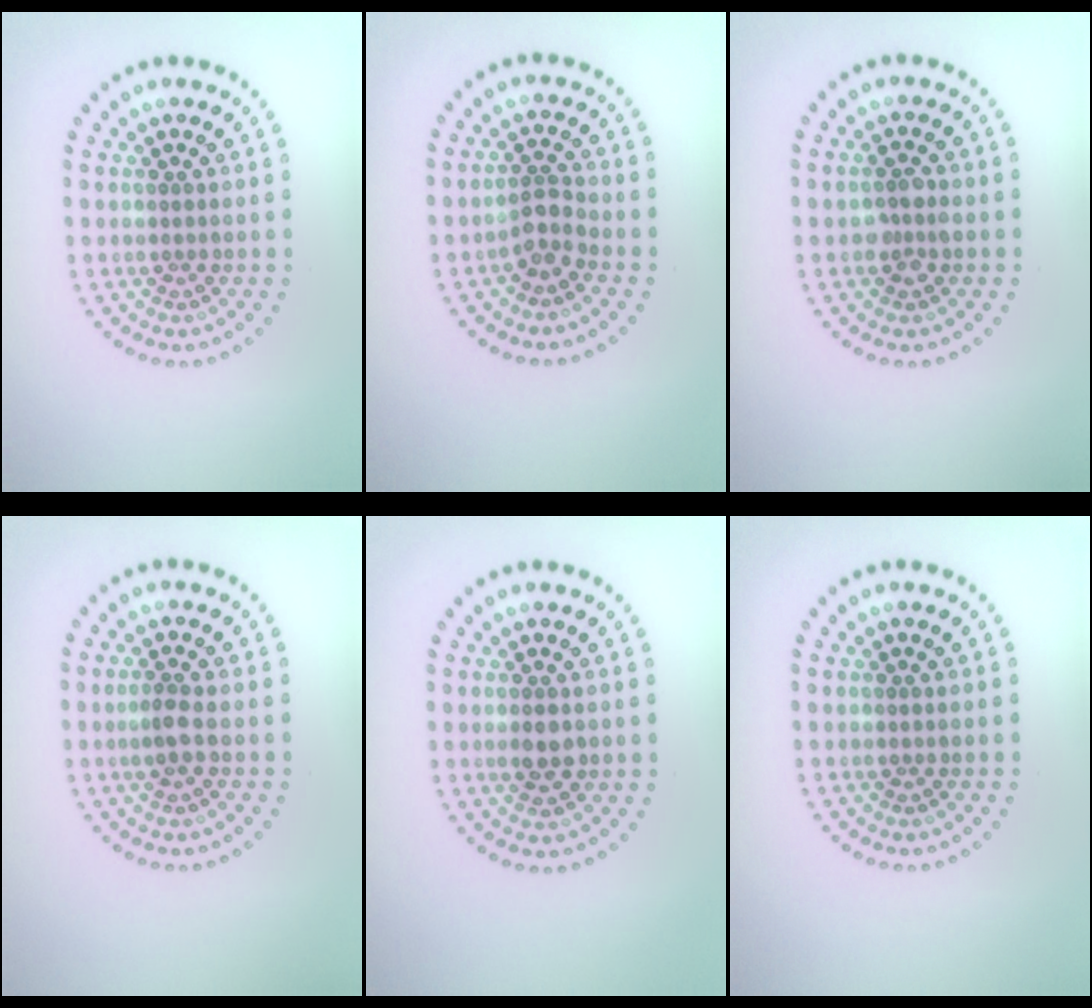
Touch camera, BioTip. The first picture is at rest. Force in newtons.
{"total": 2.0, "press": 1.6, "slide": 1.3}
{"total": 2.0, "press": 1.9, "slide": 0.3}
{"total": 1.5, "press": 1.4, "slide": 0.6}
{"total": 1.9, "press": 1.9, "slide": 0.3}
{"total": 0.0}